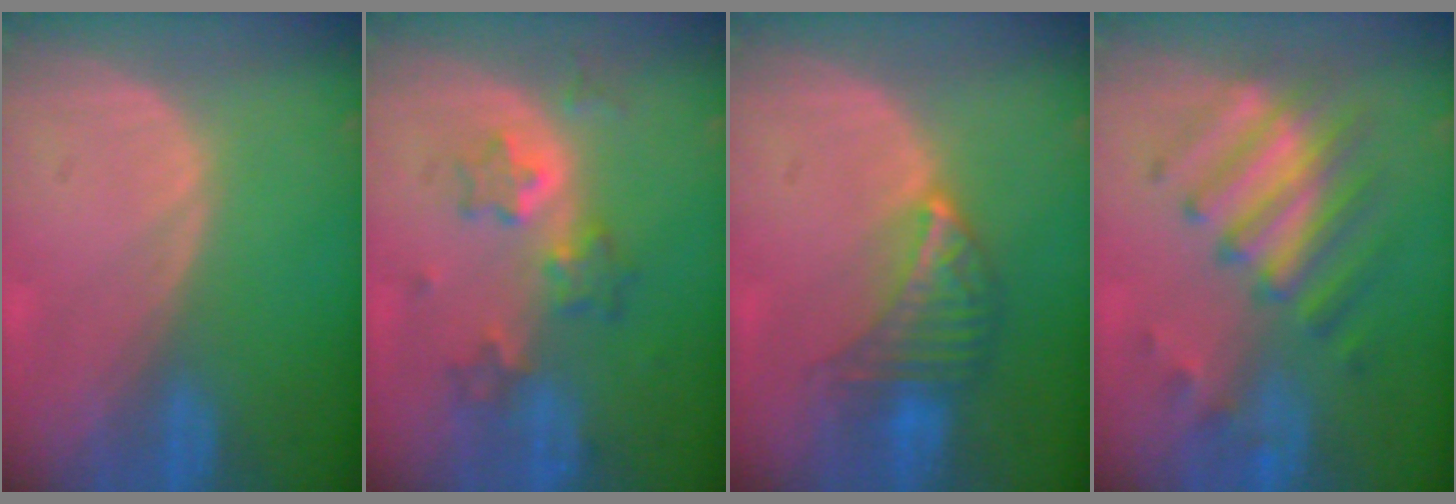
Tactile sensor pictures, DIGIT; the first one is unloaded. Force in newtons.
{"total": 6.0, "press": 5.8, "slide": 1.5}
{"total": 6.8, "press": 6.2, "slide": 2.8}
{"total": 8.1, "press": 7.9, "slide": 1.8}